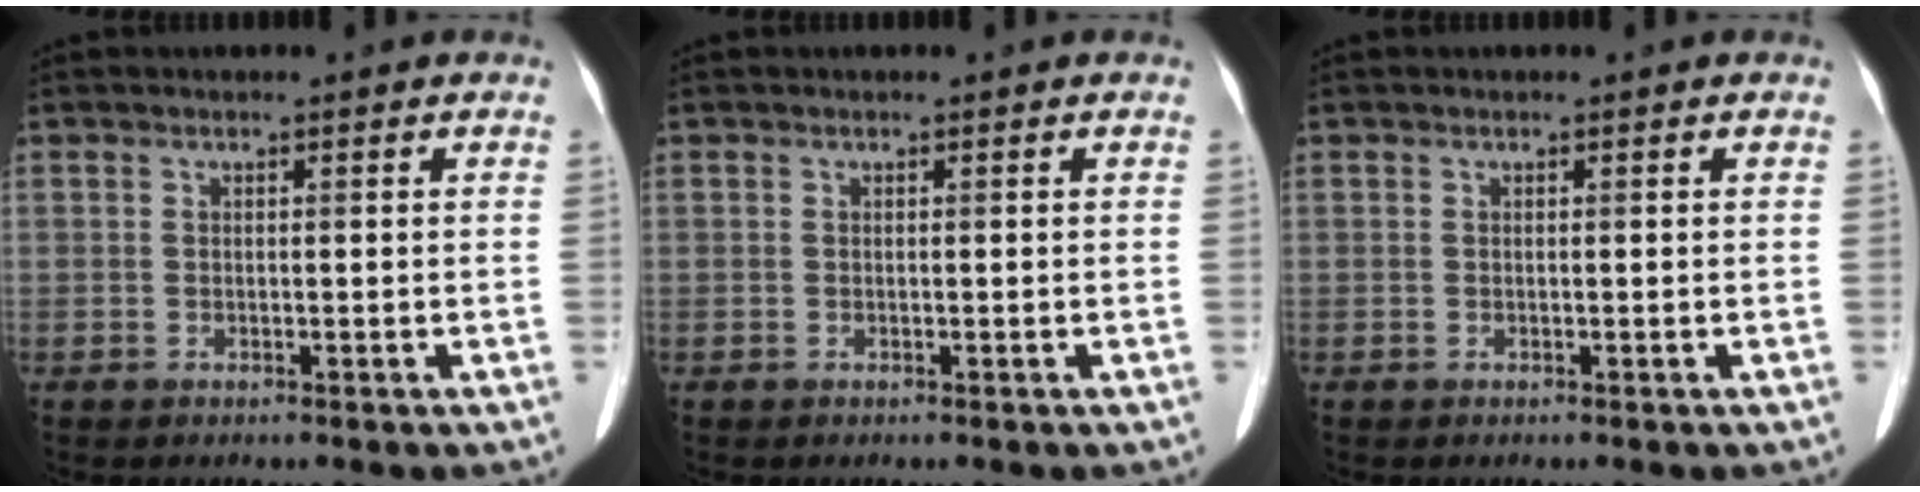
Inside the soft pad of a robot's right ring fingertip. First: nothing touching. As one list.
[{"total": 0.0}, {"total": 0.0}]